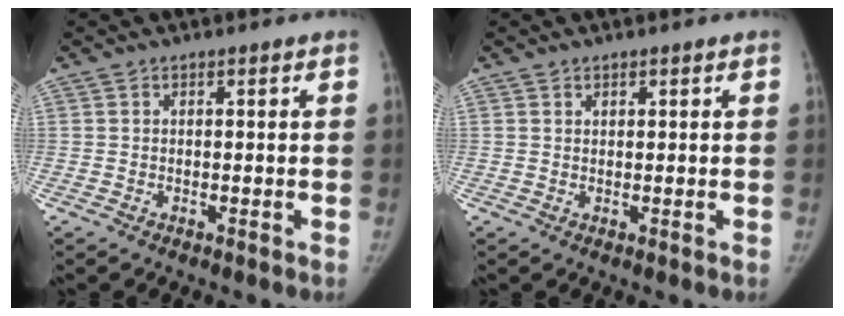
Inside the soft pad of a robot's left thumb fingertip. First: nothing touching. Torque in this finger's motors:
{"motor_torque": [-0.08, -0.04, -0.23, 0.09, -0.02]}